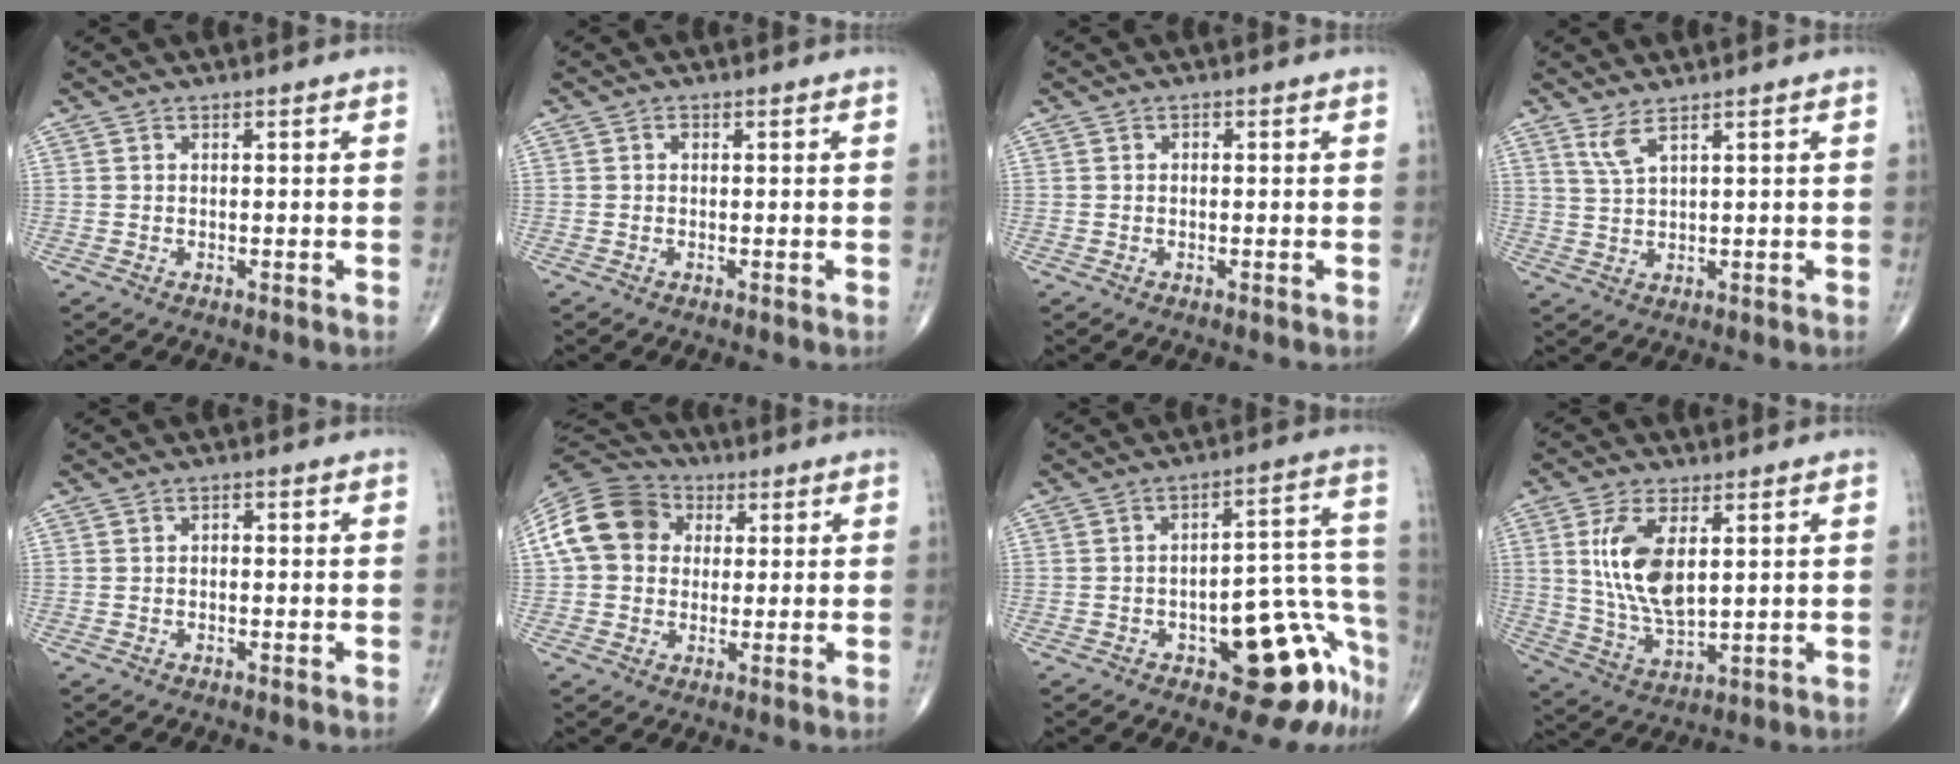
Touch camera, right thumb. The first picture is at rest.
{"total": 0.6, "force": [0.1, 0.5, 0.4], "torque": [-0.005, 0.001, -0.001]}
{"total": 0.6, "force": [0.0, 0.4, 0.4], "torque": [-0.004, 0.002, -0.003]}
{"total": 3.3, "force": [2.2, 0.5, 2.4], "torque": [-0.058, -0.017, 0.053]}
{"total": 1.1, "force": [-0.1, 0.8, 0.8], "torque": [-0.007, 0.005, -0.005]}
{"total": 13.9, "force": [2.6, 11.4, 7.6], "torque": [-0.136, 0.028, 0.038]}
{"total": 16.4, "force": [-8.6, 6.7, 12.2], "torque": [-0.071, 0.092, -0.104]}
{"total": 11.9, "force": [2.9, 5.5, 10.2], "torque": [-0.201, -0.020, 0.065]}